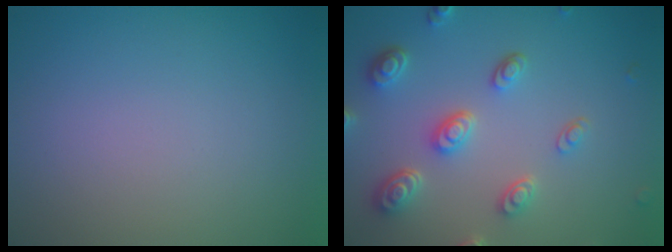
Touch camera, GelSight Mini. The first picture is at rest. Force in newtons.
{"total": 4.6, "press": 3.6, "slide": 2.9}